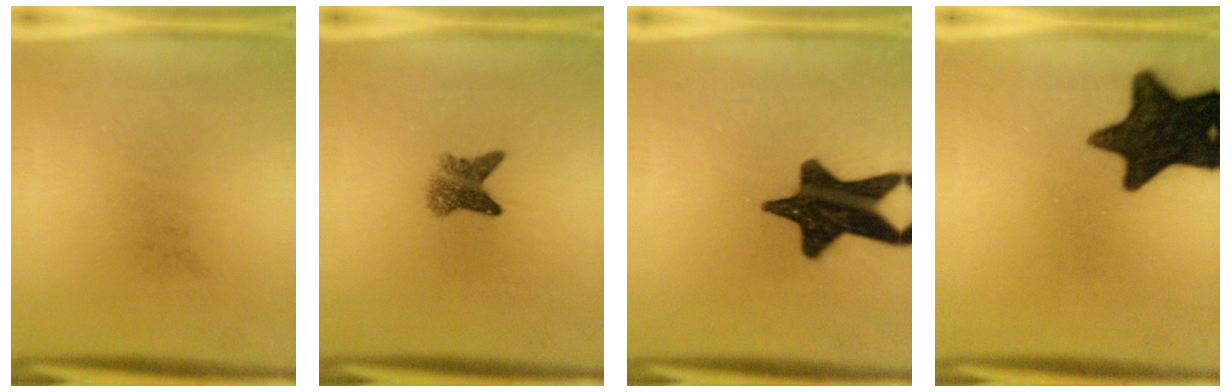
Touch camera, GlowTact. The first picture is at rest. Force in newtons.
{"total": 3.5}
{"total": 16.5}
{"total": 16.2}